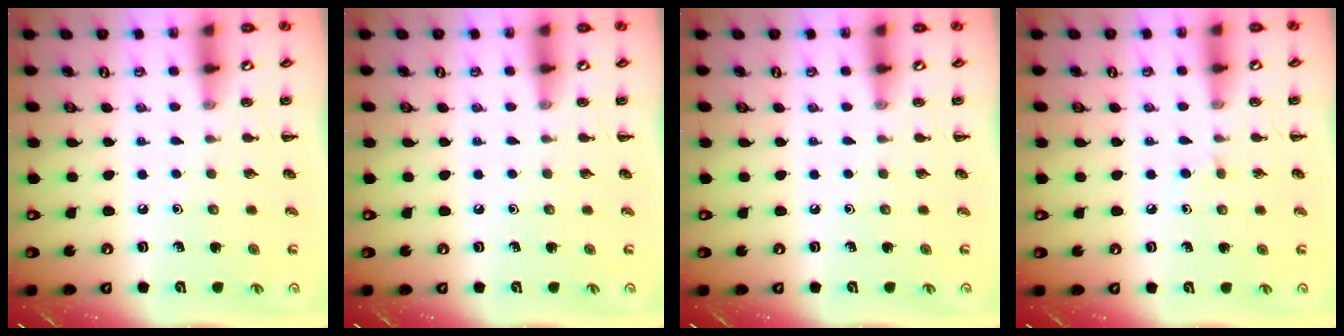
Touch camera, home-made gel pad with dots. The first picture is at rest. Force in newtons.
{"total": 0.0}
{"total": 0.0}
{"total": 1.7, "press": 1.5, "slide": 0.9}